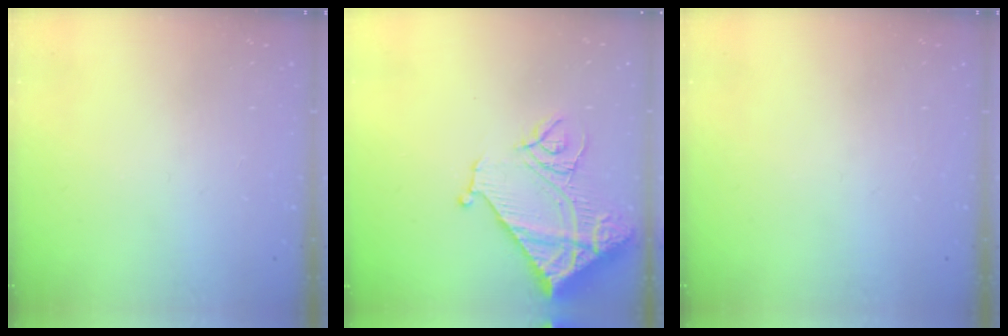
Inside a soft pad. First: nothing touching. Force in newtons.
{"total": 16.9, "press": 16.9, "slide": 1.6}
{"total": 0.0}